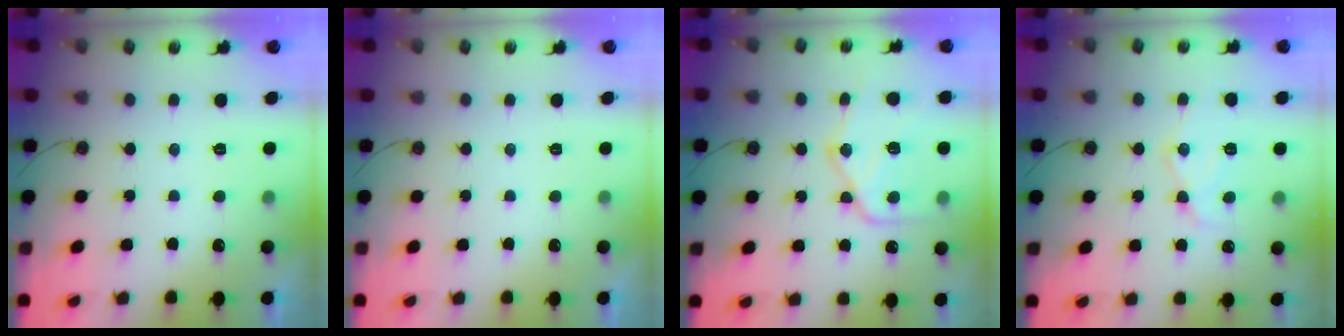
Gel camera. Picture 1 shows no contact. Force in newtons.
{"total": 0.0}
{"total": 17.2, "press": 17.1, "slide": 1.9}
{"total": 12.9, "press": 12.9, "slide": 1.1}